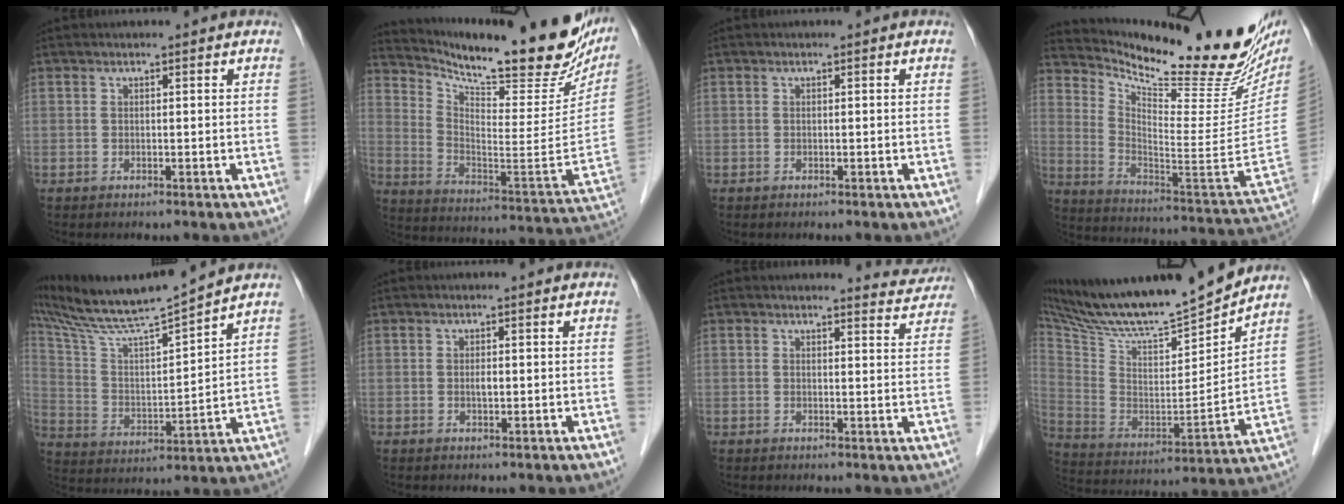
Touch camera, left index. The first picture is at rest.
{"total": 27.6, "force": [23.3, 5.3, 13.8], "torque": [-0.226, -0.060, 0.321]}
{"total": 0.0}
{"total": 26.8, "force": [23.3, 4.7, 12.5], "torque": [-0.206, -0.082, 0.326]}
{"total": 13.4, "force": [12.4, -1.9, 4.8], "torque": [-0.102, -0.008, 0.232]}
{"total": 0.9, "force": [0.1, 0.3, 0.8], "torque": [-0.015, -0.001, 0.003]}
{"total": 4.1, "force": [4.0, 0.3, -0.4], "torque": [0.003, -0.025, 0.032]}
{"total": 21.8, "force": [19.8, 1.1, 8.9], "torque": [-0.172, -0.028, 0.333]}